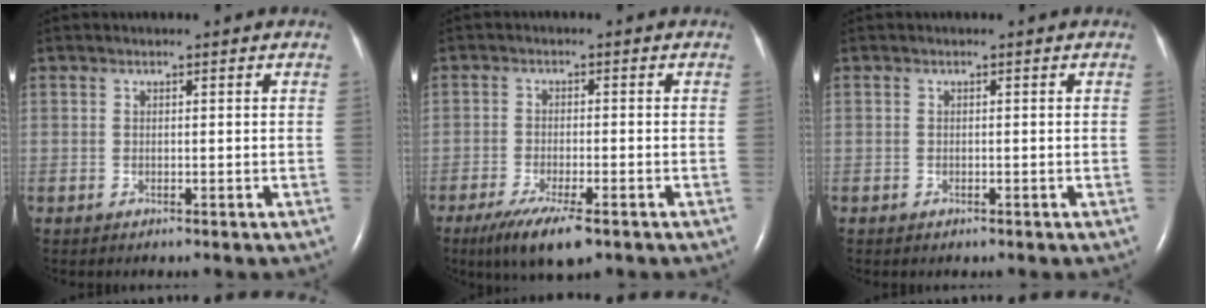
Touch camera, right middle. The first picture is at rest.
{"total": 7.7, "force": [-4.9, 1.5, 5.7], "torque": [-0.105, -0.019, -0.078]}
{"total": 0.0}